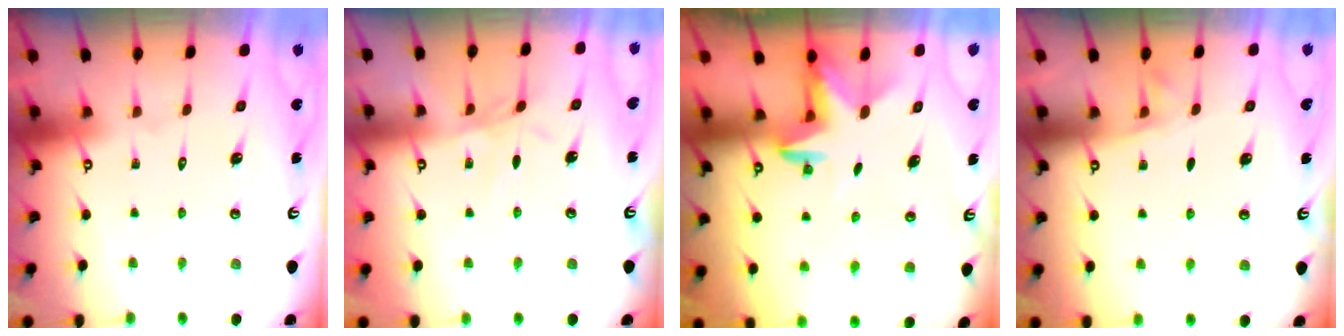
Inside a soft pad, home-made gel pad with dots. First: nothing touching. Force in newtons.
{"total": 3.3, "press": 3.2, "slide": 0.5}
{"total": 3.1, "press": 3.0, "slide": 0.8}
{"total": 2.9, "press": 2.9, "slide": 0.4}